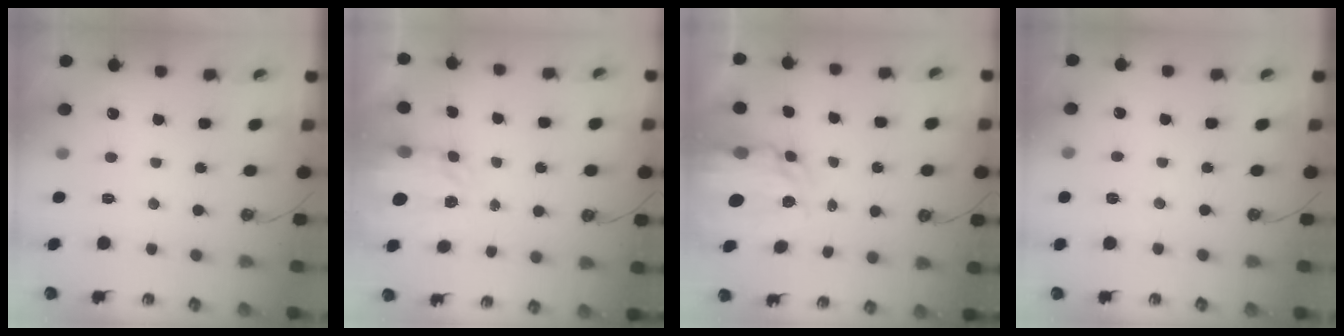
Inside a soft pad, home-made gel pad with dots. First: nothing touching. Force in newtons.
{"total": 3.6, "press": 3.6, "slide": 0.6}
{"total": 7.7, "press": 7.6, "slide": 0.7}
{"total": 3.0, "press": 3.0, "slide": 0.4}